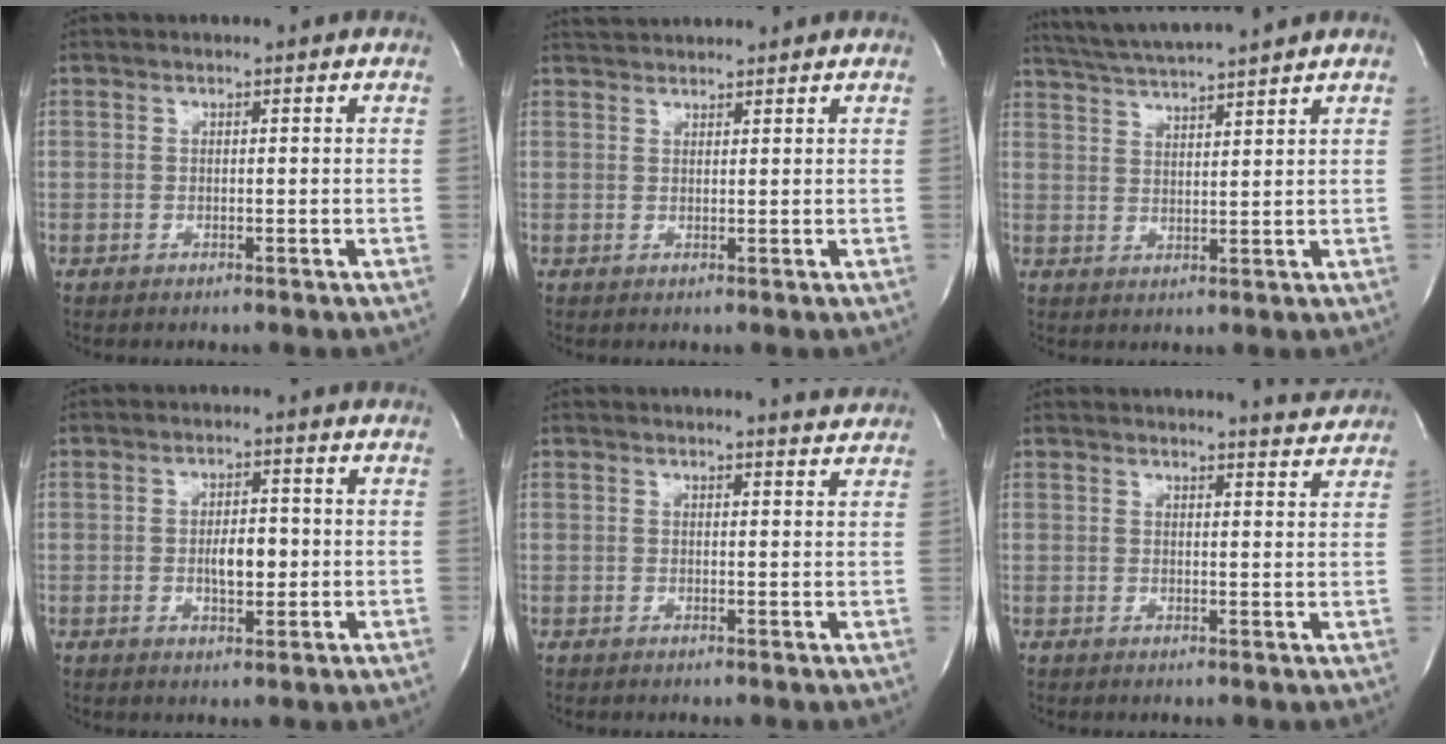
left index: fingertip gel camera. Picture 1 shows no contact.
{"total": 3.5, "force": [3.5, 0.3, 0.6], "torque": [-0.014, 0.028, 0.061]}
{"total": 8.8, "force": [8.0, -1.4, 3.3], "torque": [-0.065, 0.011, 0.135]}
{"total": 4.2, "force": [-0.7, 1.8, 3.7], "torque": [-0.060, -0.004, -0.007]}
{"total": 2.5, "force": [2.5, -0.1, 0.1], "torque": [-0.006, -0.013, 0.017]}
{"total": 4.3, "force": [4.3, -0.1, 0.2], "torque": [-0.008, -0.019, 0.038]}